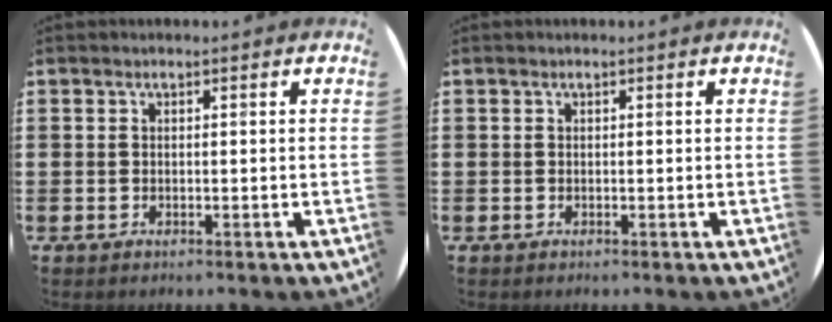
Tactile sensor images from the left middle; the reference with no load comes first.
{"total": 0.0}